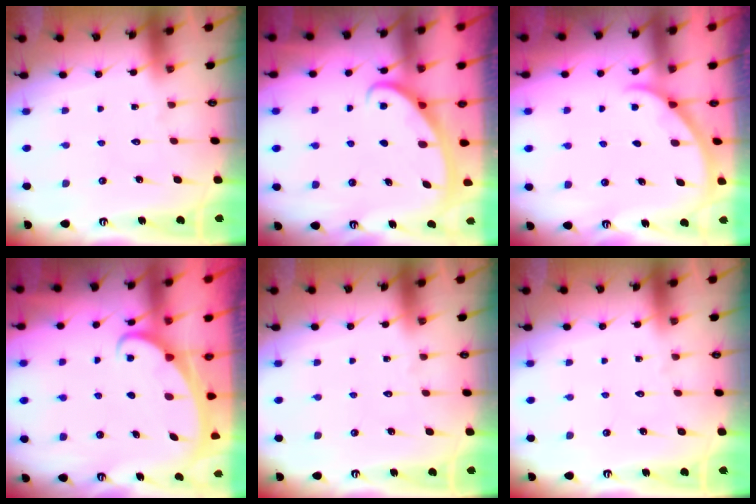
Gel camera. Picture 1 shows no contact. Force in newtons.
{"total": 3.0, "press": 2.9, "slide": 0.4}
{"total": 1.5, "press": 1.5, "slide": 0.2}
{"total": 2.5, "press": 2.4, "slide": 0.4}
{"total": 0.0}
{"total": 0.0}